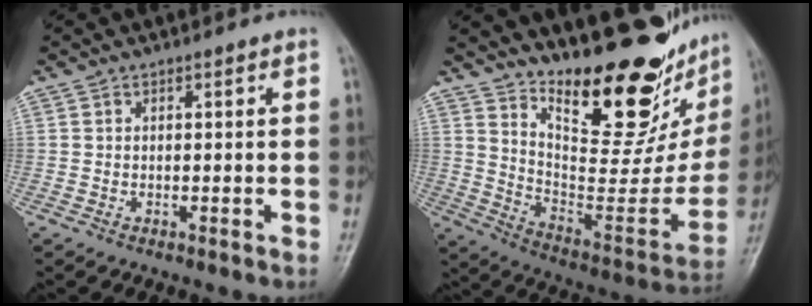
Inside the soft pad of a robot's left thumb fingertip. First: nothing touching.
{"total": 26.8, "force": [19.2, 8.5, 16.7], "torque": [-0.207, -0.131, 0.292]}